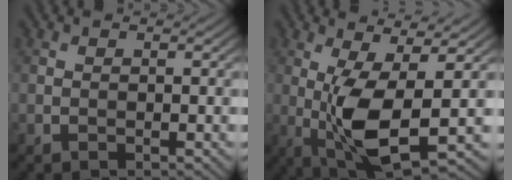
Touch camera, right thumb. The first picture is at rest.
{"total": 9.2, "force": [-0.4, 3.0, 8.7], "torque": [-0.180, -0.004, -0.003]}